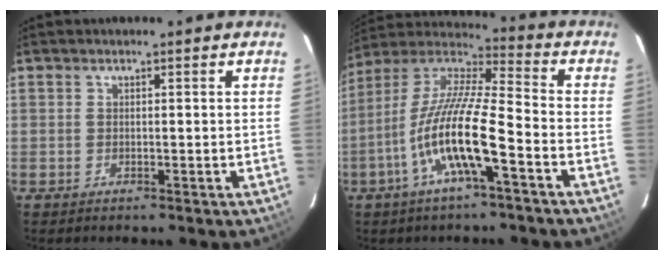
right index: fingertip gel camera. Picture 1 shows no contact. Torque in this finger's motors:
{"motor_torque": [1.37, -0.76, 1.05, 0.21]}